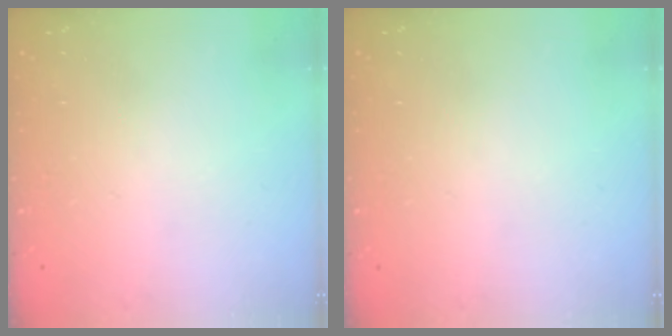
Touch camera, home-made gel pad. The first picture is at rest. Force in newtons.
{"total": 0.0}